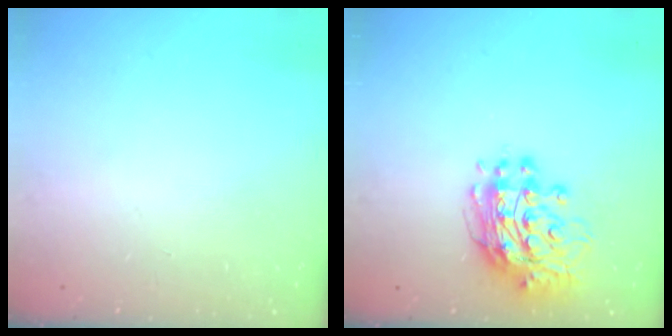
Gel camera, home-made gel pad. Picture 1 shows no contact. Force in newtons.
{"total": 12.2, "press": 12.1, "slide": 1.3}